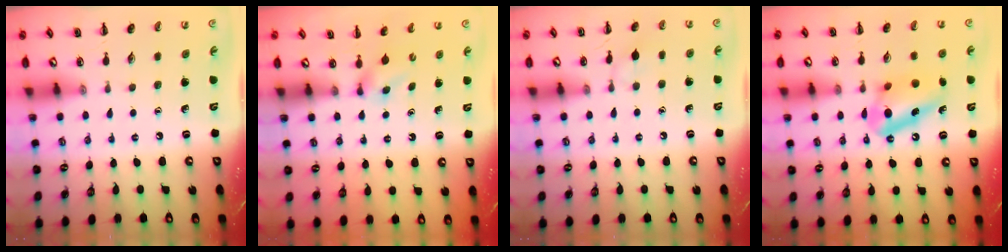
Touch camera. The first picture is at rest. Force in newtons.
{"total": 2.9, "press": 2.8, "slide": 0.9}
{"total": 5.6, "press": 5.3, "slide": 1.8}
{"total": 10.7, "press": 10.7, "slide": 0.4}